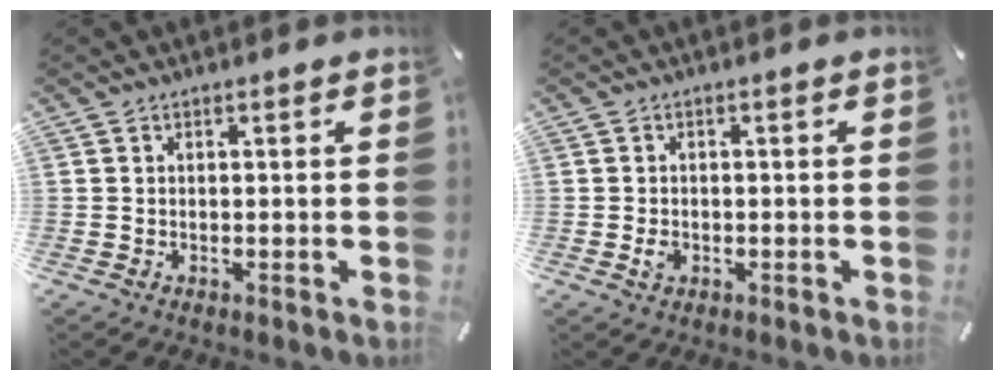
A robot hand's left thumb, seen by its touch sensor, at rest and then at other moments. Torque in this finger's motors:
{"motor_torque": [0.12, 0.91, 0.18, 0.01, 0.03]}